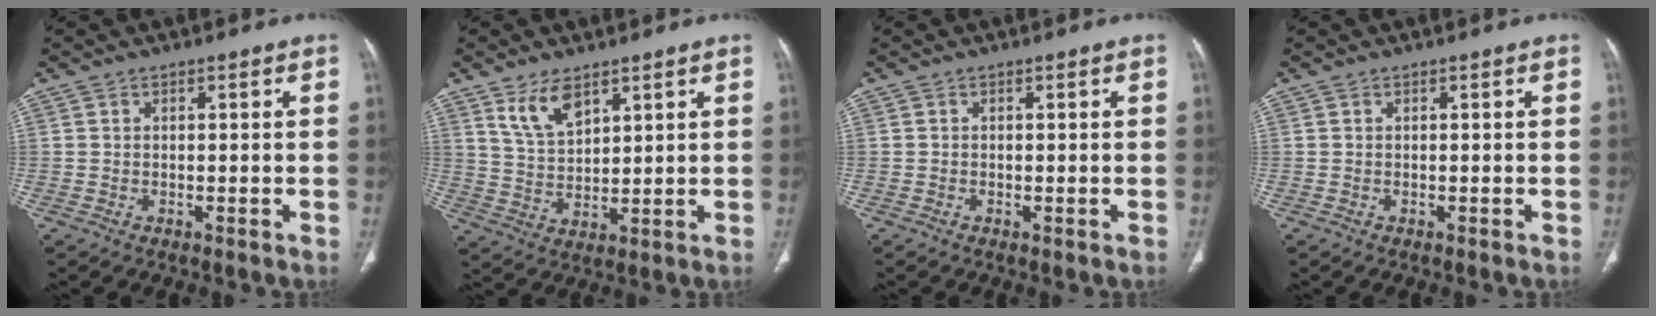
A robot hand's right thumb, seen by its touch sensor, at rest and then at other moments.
{"total": 7.1, "force": [4.6, 3.4, 4.3], "torque": [-0.069, -0.027, 0.096]}
{"total": 0.0}
{"total": 0.0}